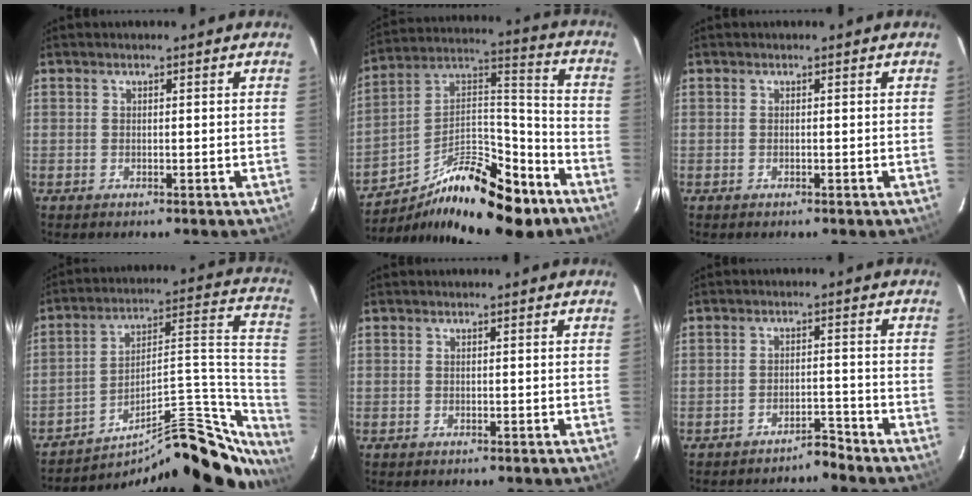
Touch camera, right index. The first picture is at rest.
{"total": 22.8, "force": [-14.6, 8.4, 15.4], "torque": [-0.260, 0.020, -0.230]}
{"total": 0.0}
{"total": 25.8, "force": [-19.7, 8.3, 14.3], "torque": [-0.164, 0.044, -0.277]}
{"total": 0.0}
{"total": 3.2, "force": [-3.2, 0.2, 0.2], "torque": [-0.010, 0.003, -0.049]}